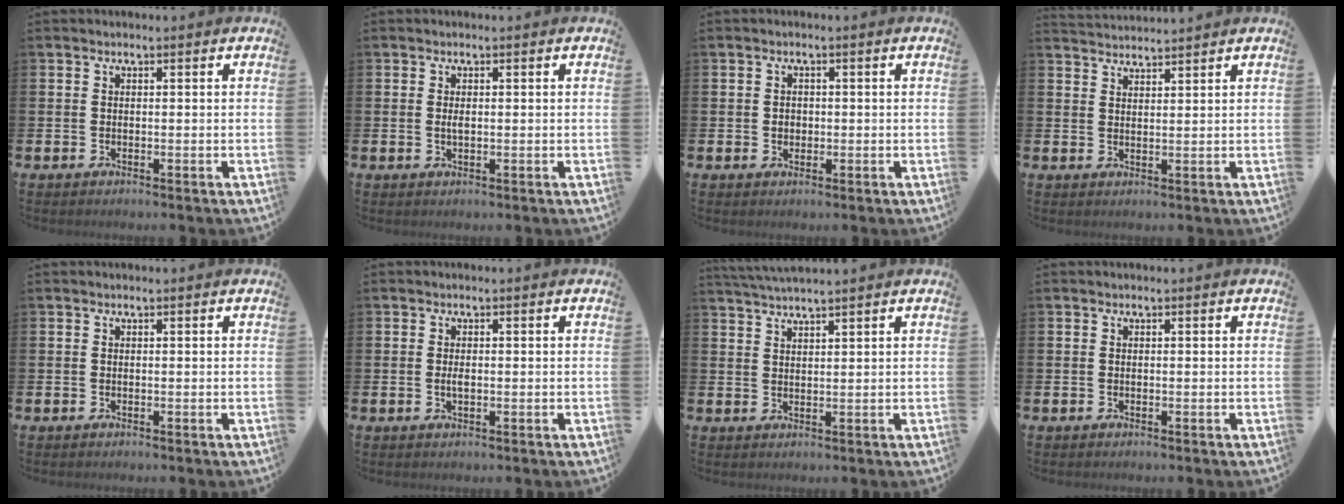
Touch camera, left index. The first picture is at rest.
{"total": 0.9, "force": [0.1, 0.4, 0.8], "torque": [-0.015, 0.002, 0.001]}
{"total": 1.3, "force": [0.1, 1.2, 0.6], "torque": [0.004, 0.003, -0.004]}
{"total": 2.8, "force": [2.8, 0.0, -0.1], "torque": [-0.001, -0.014, 0.051]}
{"total": 0.0}
{"total": 1.2, "force": [0.0, 0.5, 1.1], "torque": [-0.020, 0.002, -0.003]}
{"total": 2.8, "force": [2.8, -0.3, 0.3], "torque": [-0.019, -0.005, 0.054]}
{"total": 0.0}